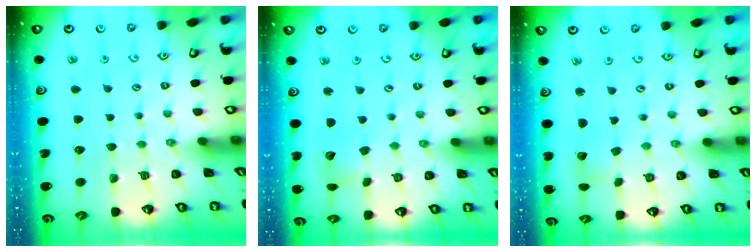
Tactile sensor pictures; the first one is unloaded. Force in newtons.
{"total": 3.9, "press": 3.8, "slide": 0.5}
{"total": 2.1, "press": 2.1, "slide": 0.2}